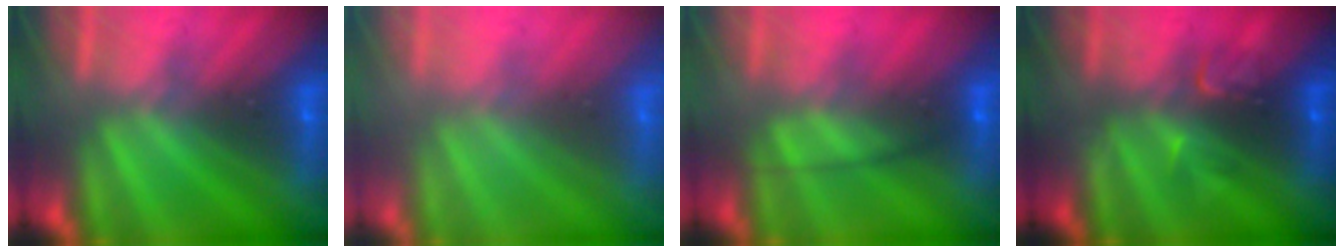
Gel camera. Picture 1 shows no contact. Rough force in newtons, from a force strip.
{"total": 2.8}
{"total": 2.4}
{"total": 3.4}